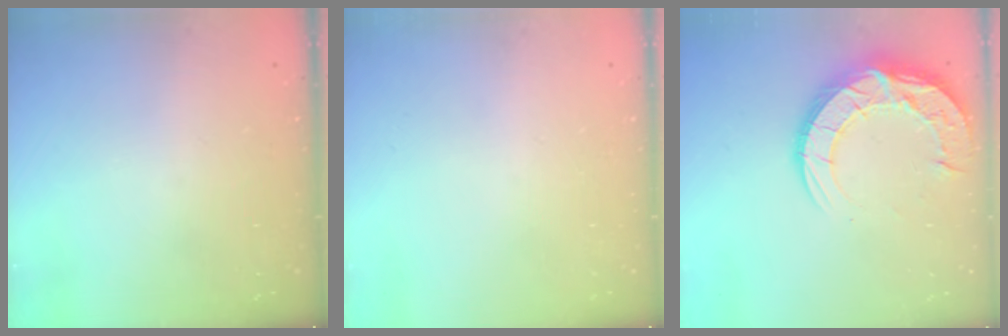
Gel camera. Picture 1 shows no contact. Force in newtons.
{"total": 0.0}
{"total": 17.9, "press": 17.8, "slide": 1.3}